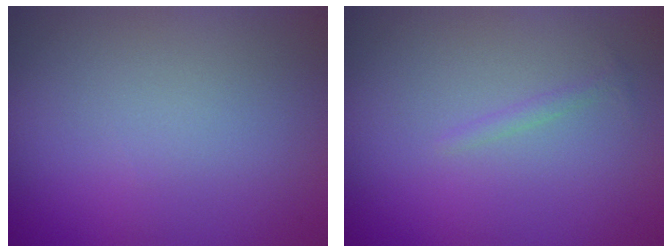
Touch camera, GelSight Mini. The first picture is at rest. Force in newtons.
{"total": 0.7, "press": 0.7, "slide": 0.1}